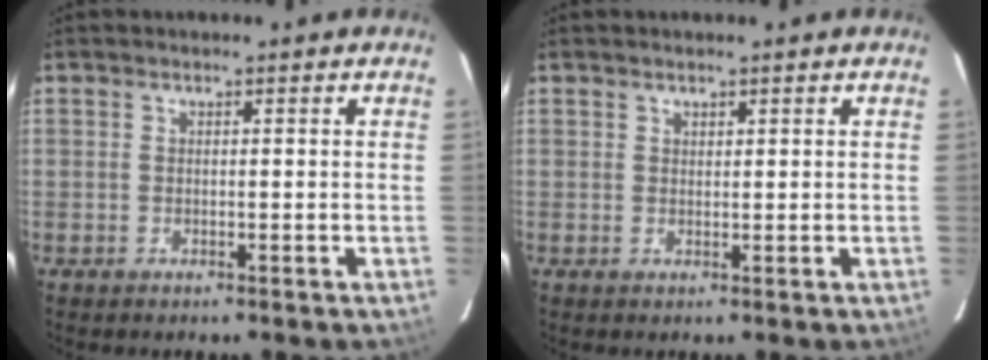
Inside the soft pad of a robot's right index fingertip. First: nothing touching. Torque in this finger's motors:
{"motor_torque": [-0.12, 0.02, -0.03, -0.01]}